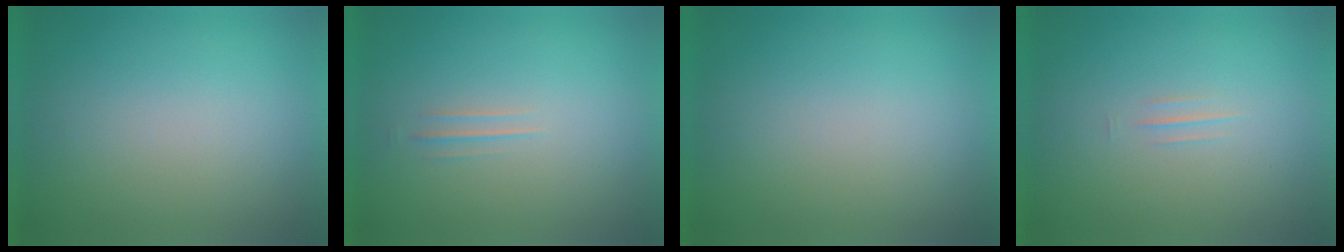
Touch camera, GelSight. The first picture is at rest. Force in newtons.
{"total": 1.5}
{"total": 1.1}
{"total": 1.2}